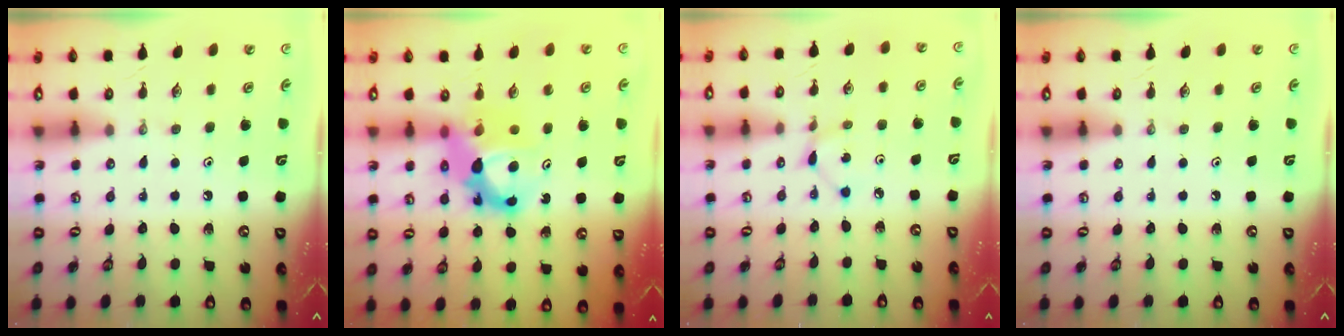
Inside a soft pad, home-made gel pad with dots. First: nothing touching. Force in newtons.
{"total": 11.9, "press": 11.8, "slide": 0.9}
{"total": 2.0, "press": 2.0, "slide": 0.2}
{"total": 0.0}